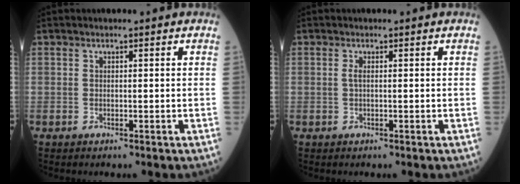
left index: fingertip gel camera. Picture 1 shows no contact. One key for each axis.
{"total": 0.8, "fx": 0.0, "fy": 0.1, "fz": 0.8, "tx": -0.021, "ty": -0.001, "tz": -0.001}